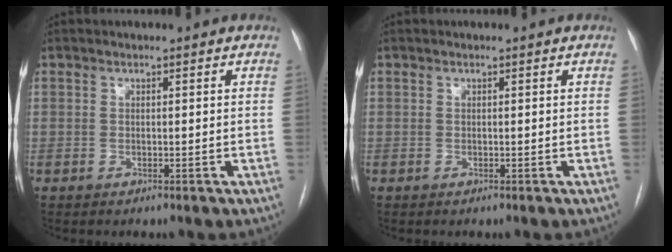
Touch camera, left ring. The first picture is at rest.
{"total": 0.0}